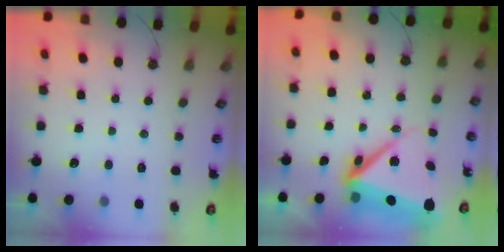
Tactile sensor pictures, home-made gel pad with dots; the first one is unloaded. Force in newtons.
{"total": 10.8, "press": 10.6, "slide": 1.7}